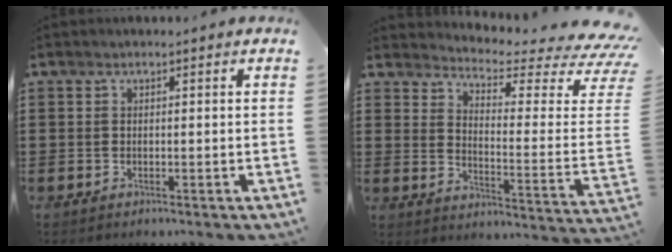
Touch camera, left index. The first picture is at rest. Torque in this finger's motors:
{"motor_torque": [2.14, 0.00, 0.19, 0.00]}